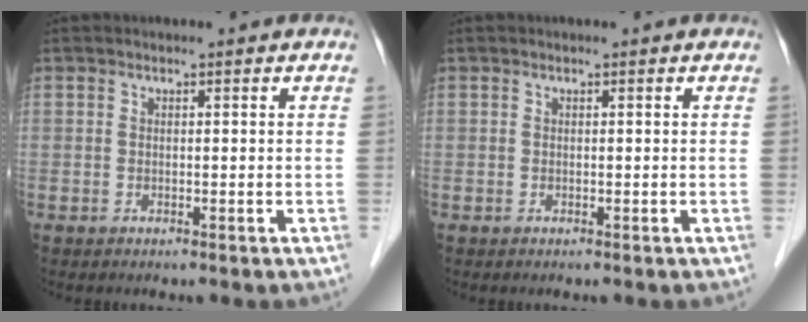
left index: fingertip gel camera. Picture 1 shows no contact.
{"total": 0.0}